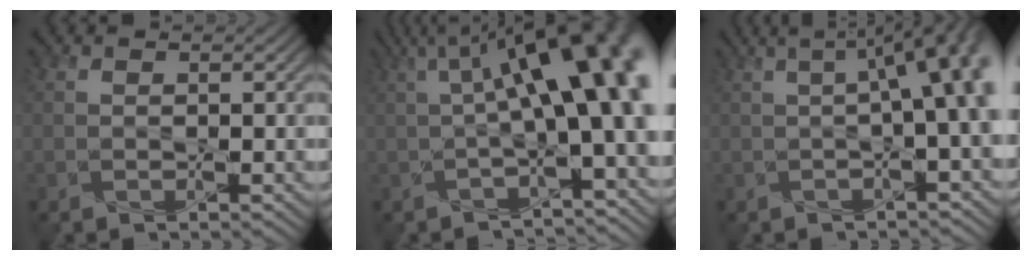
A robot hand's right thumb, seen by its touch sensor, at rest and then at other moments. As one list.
[{"total": 13.1, "force": [1.7, 3.8, 12.4], "torque": [-0.183, 0.016, 0.023]}, {"total": 8.6, "force": [1.0, 2.0, 8.3], "torque": [-0.106, 0.021, 0.010]}]